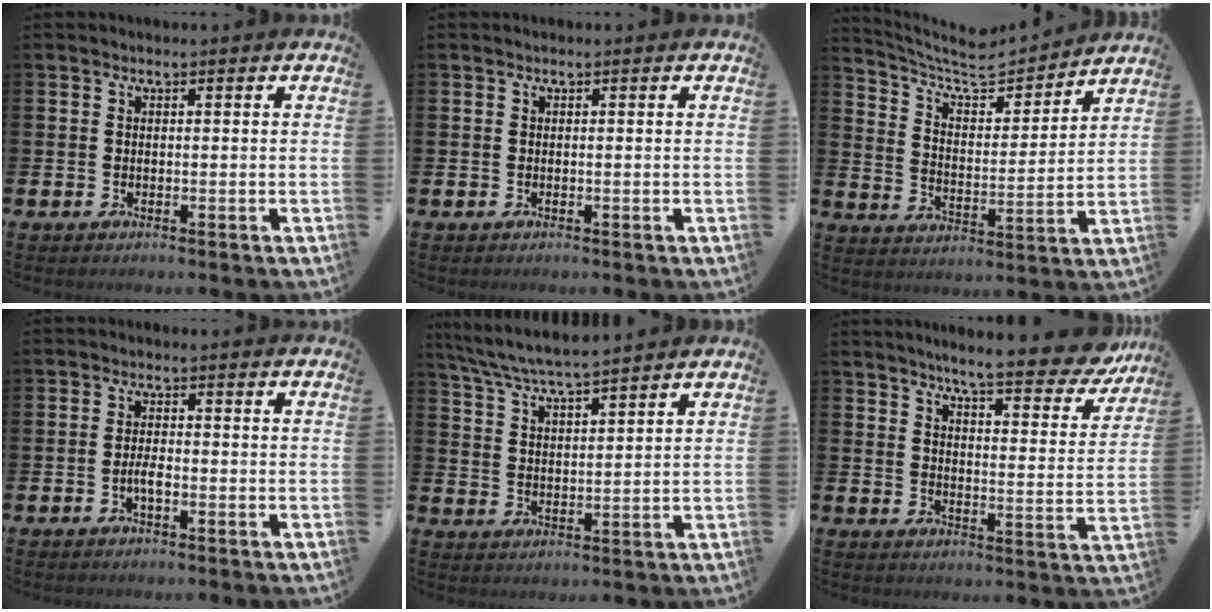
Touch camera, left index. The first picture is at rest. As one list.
[{"total": 0.0}, {"total": 8.0, "force": [7.3, 2.1, 2.5], "torque": [-0.081, -0.055, 0.124]}, {"total": 2.3, "force": [-0.8, 0.9, 2.0], "torque": [-0.034, 0.002, -0.018]}, {"total": 6.1, "force": [5.8, 0.2, 1.8], "torque": [-0.058, -0.027, 0.105]}, {"total": 8.0, "force": [7.2, 0.8, 3.3], "torque": [-0.061, -0.051, 0.118]}]